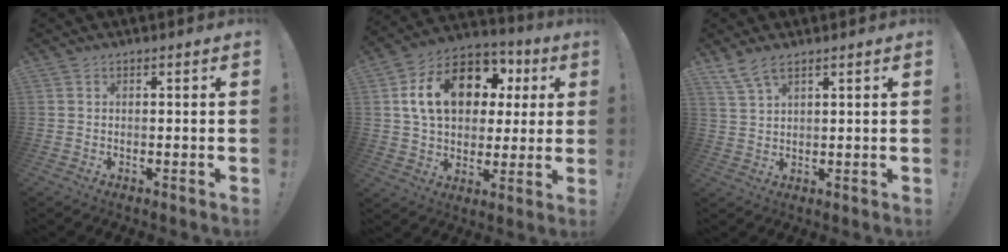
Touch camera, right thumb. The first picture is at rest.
{"total": 19.0, "force": [5.8, 13.2, 12.4], "torque": [-0.191, -0.009, 0.111]}
{"total": 5.5, "force": [4.1, 1.6, 3.2], "torque": [-0.064, -0.016, 0.078]}